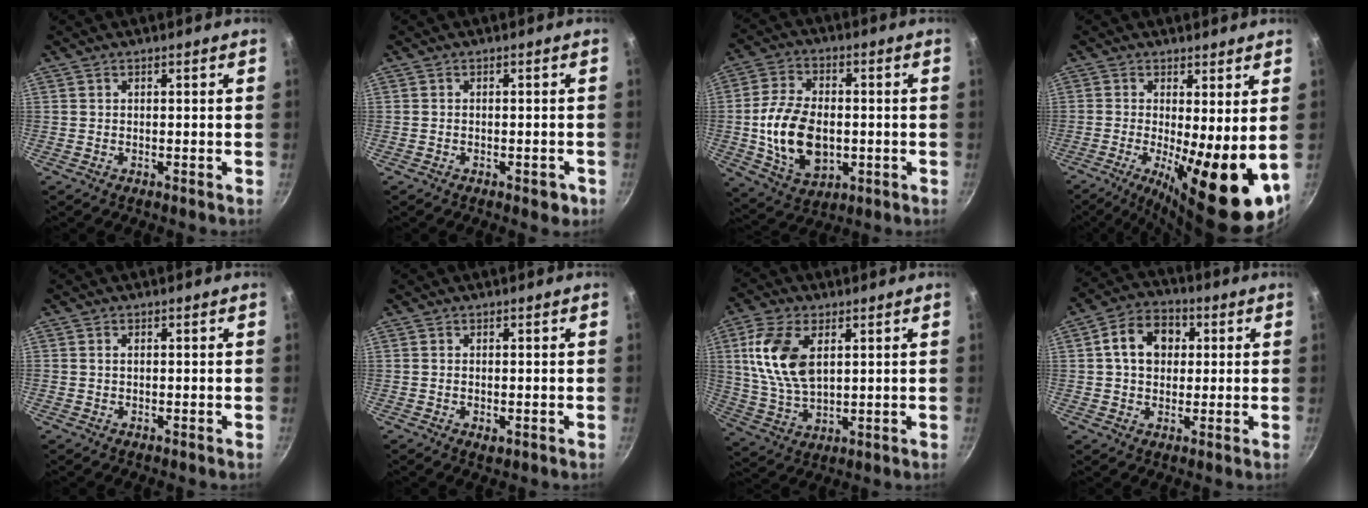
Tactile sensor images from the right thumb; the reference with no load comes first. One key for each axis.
{"total": 2.8, "fx": -1.3, "fy": 1.4, "fz": 1.9, "tx": -0.015, "ty": 0.012, "tz": -0.009}
{"total": 15.2, "fx": -1.4, "fy": 9.8, "fz": 11.5, "tx": -0.197, "ty": 0.008, "tz": -0.017}
{"total": 16.4, "fx": -1.9, "fy": 4.9, "fz": 15.5, "tx": -0.220, "ty": -0.018, "tz": -0.024}
{"total": 0.9, "fx": 0.1, "fy": 0.7, "fz": 0.5, "tx": -0.008, "ty": 0.004, "tz": 0.002}
{"total": 1.7, "fx": -0.3, "fy": 1.0, "fz": 1.4, "tx": -0.022, "ty": -0.004, "tz": -0.003}
{"total": 13.3, "fx": 3.7, "fy": 7.5, "fz": 10.4, "tx": -0.198, "ty": -0.012, "tz": 0.077}
{"total": 10.1, "fx": 2.0, "fy": 7.8, "fz": 6.1, "tx": -0.074, "ty": 0.016, "tz": 0.019}